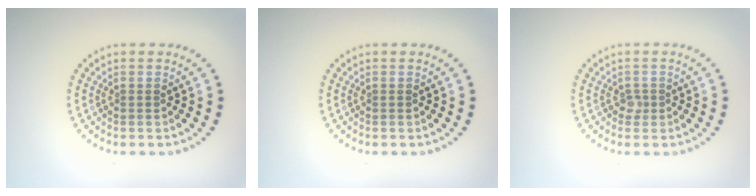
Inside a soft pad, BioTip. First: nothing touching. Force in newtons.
{"total": 0.0}
{"total": 0.8, "press": 0.6, "slide": 0.6}